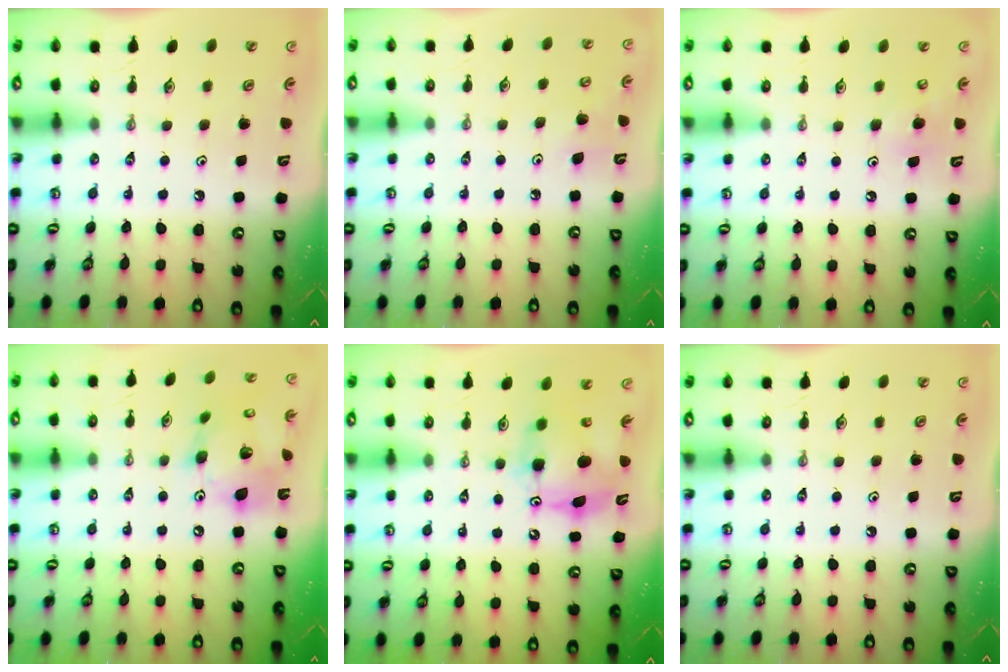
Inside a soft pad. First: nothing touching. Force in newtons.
{"total": 6.8, "press": 6.6, "slide": 1.5}
{"total": 8.2, "press": 8.1, "slide": 1.1}
{"total": 16.1, "press": 16.0, "slide": 1.9}
{"total": 9.9, "press": 9.8, "slide": 0.5}
{"total": 0.0}